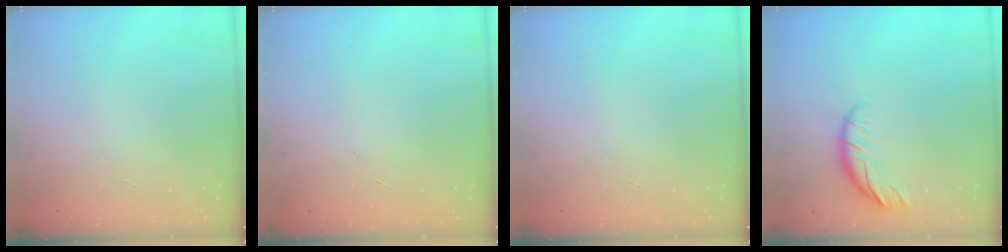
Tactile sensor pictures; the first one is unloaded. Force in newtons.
{"total": 0.0}
{"total": 0.0}
{"total": 9.4, "press": 9.4, "slide": 1.1}